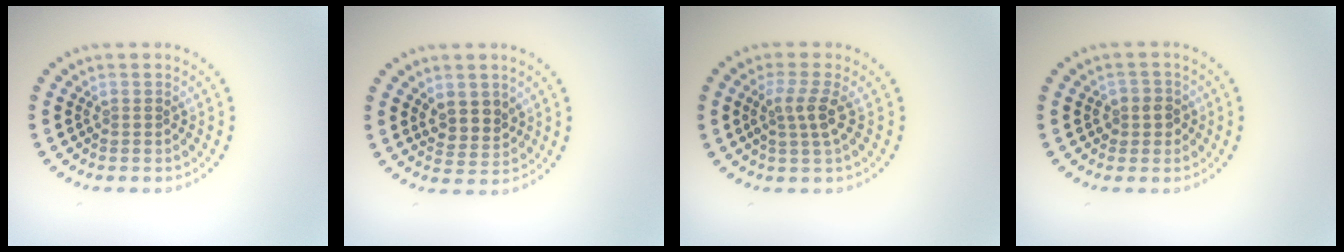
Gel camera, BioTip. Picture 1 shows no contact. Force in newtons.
{"total": 2.5, "press": 2.3, "slide": 1.0}
{"total": 2.5, "press": 2.1, "slide": 1.4}
{"total": 1.9, "press": 1.8, "slide": 0.7}